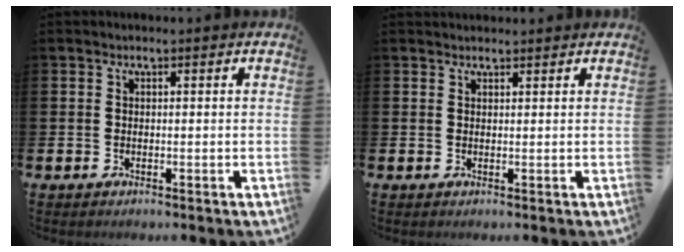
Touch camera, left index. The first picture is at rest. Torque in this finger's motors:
{"motor_torque": [-0.06, -0.79, 0.15, 0.02]}